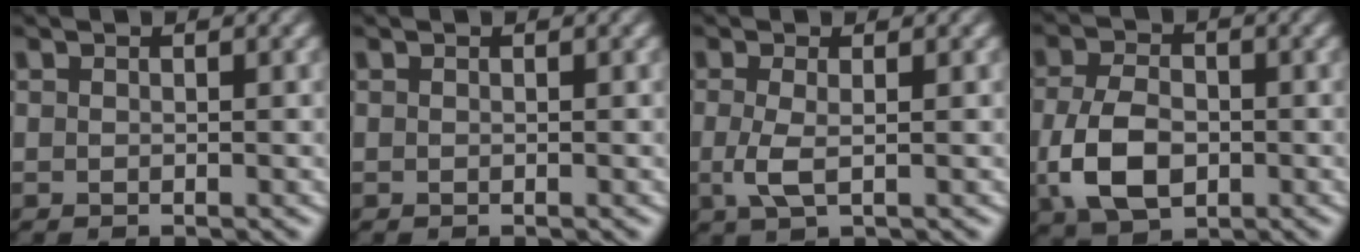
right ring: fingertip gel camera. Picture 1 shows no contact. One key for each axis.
{"total": 0.0}
{"total": 2.1, "fx": -0.4, "fy": 0.6, "fz": 2.0, "tx": -0.058, "ty": -0.018, "tz": 0.002}
{"total": 5.5, "fx": -1.0, "fy": 3.8, "fz": 3.8, "tx": -0.092, "ty": -0.020, "tz": -0.004}